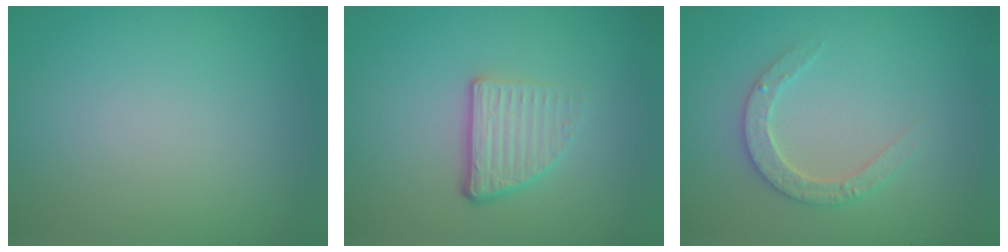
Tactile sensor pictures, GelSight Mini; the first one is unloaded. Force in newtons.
{"total": 3.8, "press": 2.4, "slide": 3.0}
{"total": 2.7, "press": 2.6, "slide": 0.5}